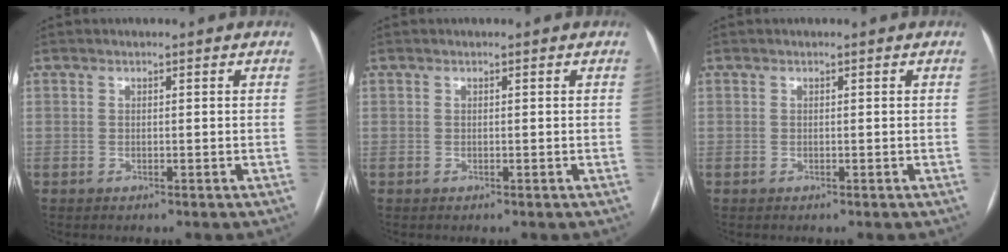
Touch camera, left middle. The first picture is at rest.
{"total": 0.0}
{"total": 0.0}